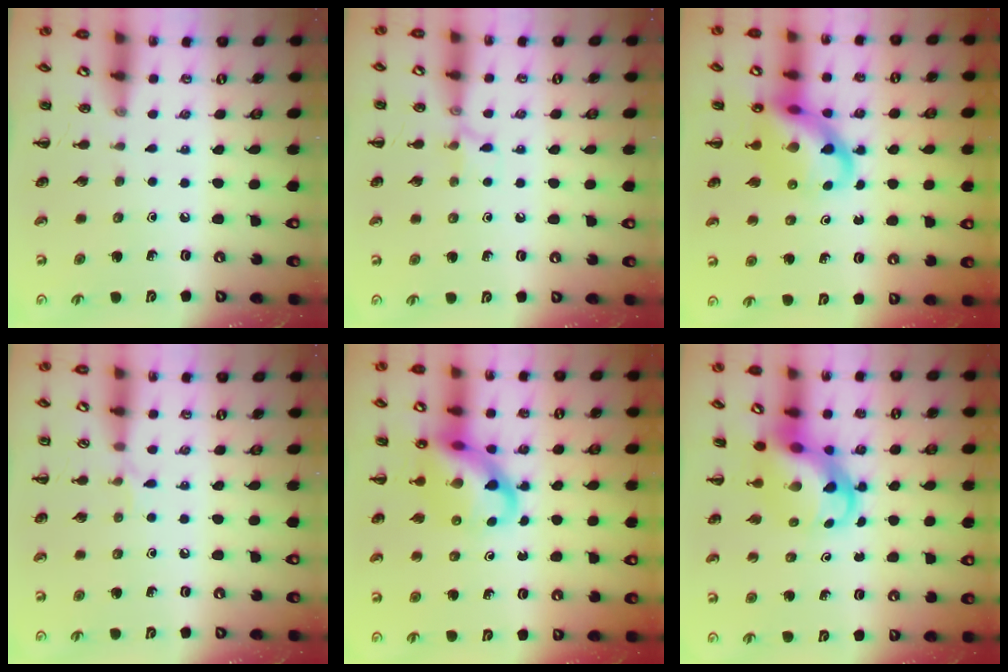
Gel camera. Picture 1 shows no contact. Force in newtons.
{"total": 6.0, "press": 5.9, "slide": 1.1}
{"total": 12.5, "press": 11.9, "slide": 3.5}
{"total": 4.5, "press": 4.2, "slide": 1.5}
{"total": 12.5, "press": 11.9, "slide": 3.5}
{"total": 6.2, "press": 5.9, "slide": 1.9}